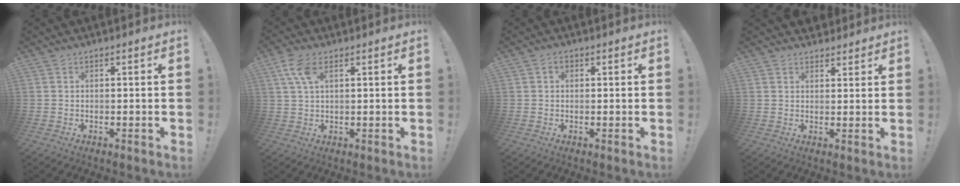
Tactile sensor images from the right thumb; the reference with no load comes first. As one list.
[{"total": 6.5, "force": [3.0, 3.3, 4.8], "torque": [-0.096, 0.002, 0.058]}, {"total": 1.4, "force": [0.0, 1.2, 0.8], "torque": [-0.014, 0.005, -0.002]}, {"total": 2.9, "force": [2.3, 1.8, -0.1], "torque": [0.019, -0.014, 0.039]}]